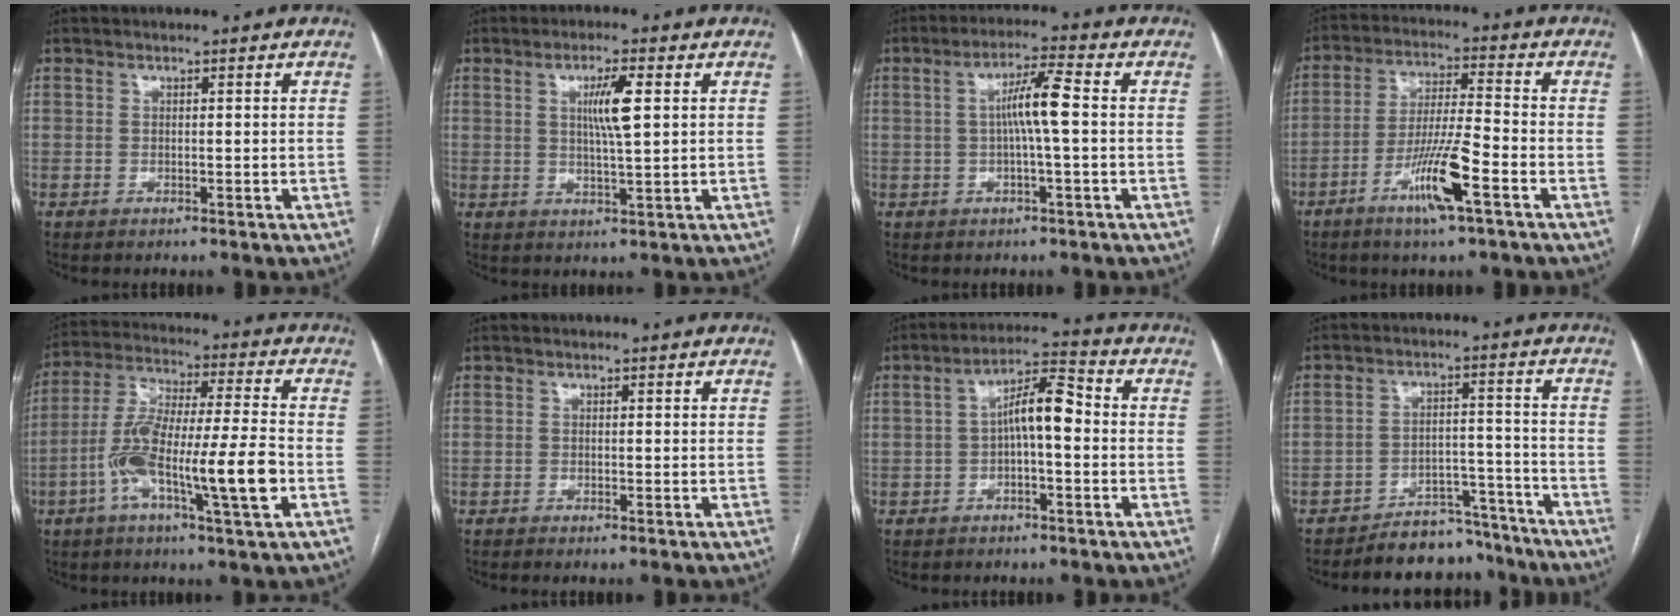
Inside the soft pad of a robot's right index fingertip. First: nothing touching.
{"total": 5.6, "force": [1.4, 0.2, 5.4], "torque": [-0.098, -0.001, 0.026]}
{"total": 6.2, "force": [0.2, 0.0, 6.2], "torque": [-0.113, 0.013, 0.003]}
{"total": 10.1, "force": [-4.8, 0.2, 8.8], "torque": [-0.169, -0.008, -0.091]}
{"total": 15.6, "force": [-4.8, 1.2, 14.8], "torque": [-0.283, 0.001, -0.088]}
{"total": 0.5, "force": [-0.3, -0.1, 0.4], "torque": [-0.008, 0.000, -0.007]}
{"total": 7.1, "force": [-0.3, 1.8, 6.9], "torque": [-0.121, 0.029, -0.007]}
{"total": 9.0, "force": [-8.1, 3.7, 0.1], "torque": [0.026, 0.042, -0.121]}